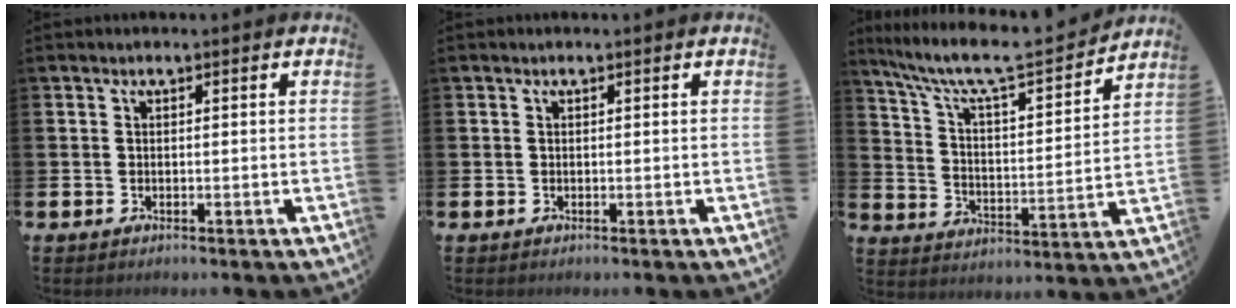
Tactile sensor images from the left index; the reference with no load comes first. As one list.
[{"total": 0.0}, {"total": 9.1, "force": [8.0, 1.7, 4.0], "torque": [-0.105, -0.059, 0.130]}]